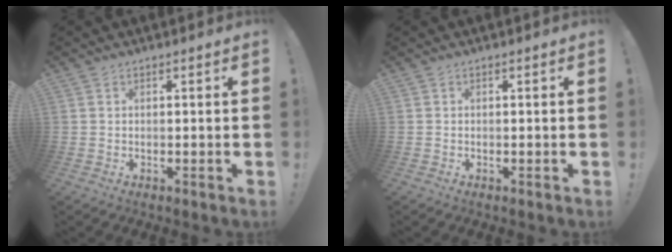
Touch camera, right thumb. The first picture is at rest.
{"total": 0.0}